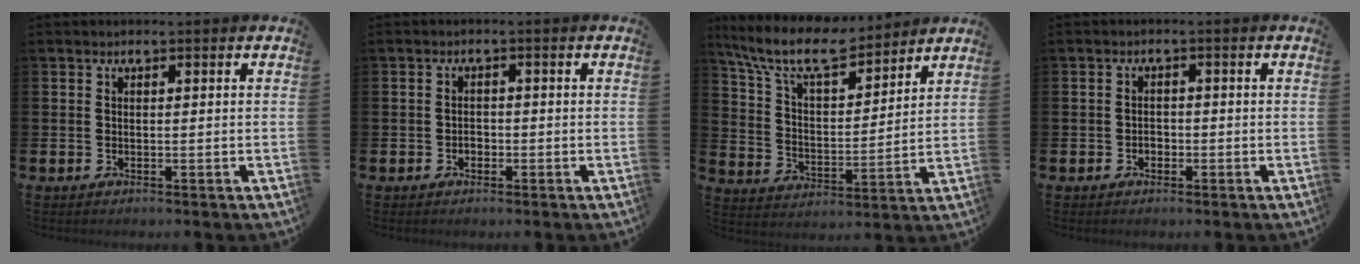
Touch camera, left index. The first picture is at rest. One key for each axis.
{"total": 1.3, "fx": -0.6, "fy": 1.0, "fz": 0.4, "tx": -0.010, "ty": 0.003, "tz": -0.014}
{"total": 10.3, "fx": 9.1, "fy": 2.6, "fz": 4.2, "tx": -0.117, "ty": -0.046, "tz": 0.160}
{"total": 1.4, "fx": -0.6, "fy": 1.1, "fz": 0.4, "tx": -0.010, "ty": 0.004, "tz": -0.015}